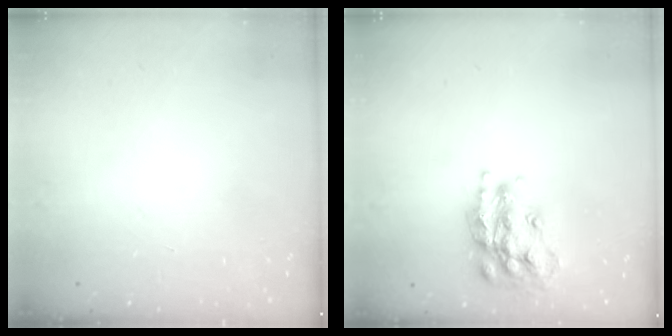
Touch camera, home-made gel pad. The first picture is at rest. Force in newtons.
{"total": 17.0, "press": 16.9, "slide": 1.2}